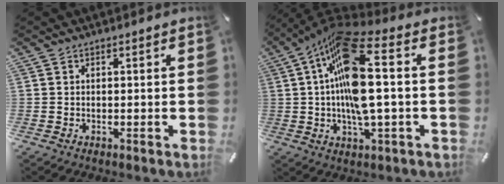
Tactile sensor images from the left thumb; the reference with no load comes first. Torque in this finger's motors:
{"motor_torque": [0.88, 0.78, 1.37, 0.80, 0.35]}